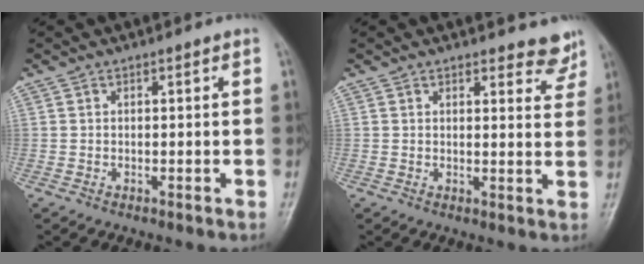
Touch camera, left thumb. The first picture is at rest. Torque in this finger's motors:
{"motor_torque": [-0.11, -0.11, -0.17, -0.25, 0.03]}